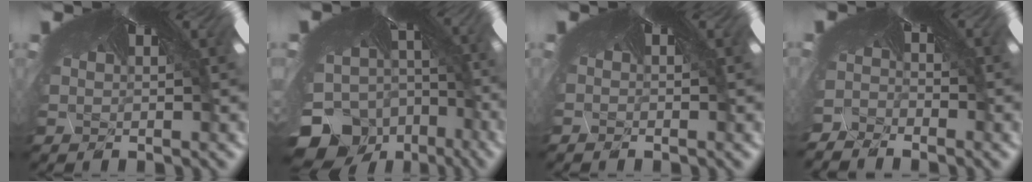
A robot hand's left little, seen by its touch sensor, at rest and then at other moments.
{"total": 12.2, "force": [-11.9, 2.9, -0.5], "torque": [0.001, -0.082, -0.178]}
{"total": 0.9, "force": [-0.6, -0.5, -0.4], "torque": [0.013, -0.004, -0.008]}
{"total": 7.8, "force": [-7.7, 0.4, 1.2], "torque": [-0.018, -0.061, -0.105]}